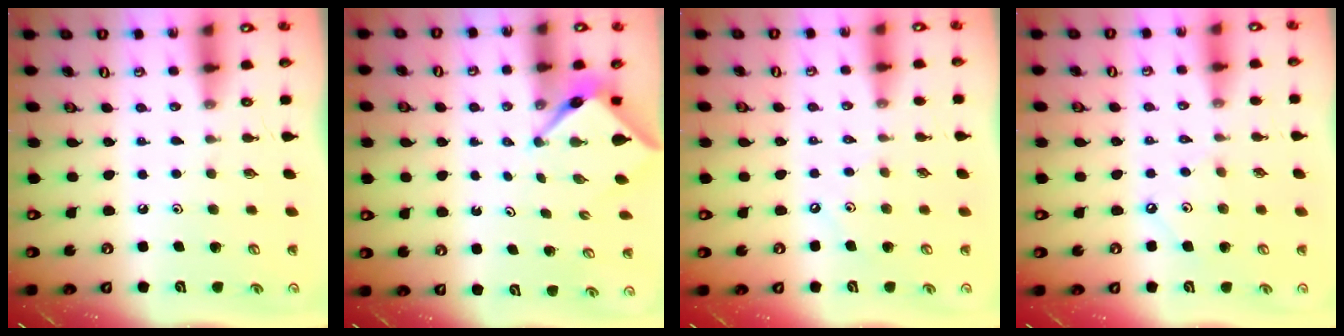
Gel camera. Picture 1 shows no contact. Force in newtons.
{"total": 3.3, "press": 3.3, "slide": 0.3}
{"total": 2.1, "press": 2.0, "slide": 0.3}
{"total": 7.1, "press": 7.0, "slide": 0.9}